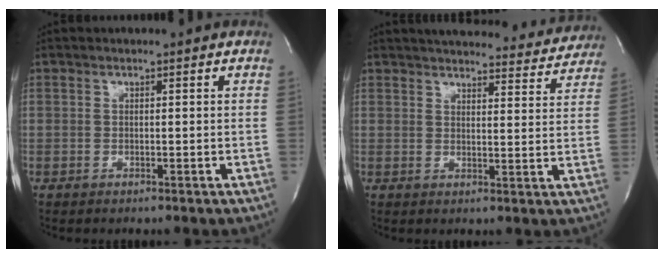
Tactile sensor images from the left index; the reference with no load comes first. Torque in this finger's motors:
{"motor_torque": [1.07, -1.06, 0.15, 0.02]}